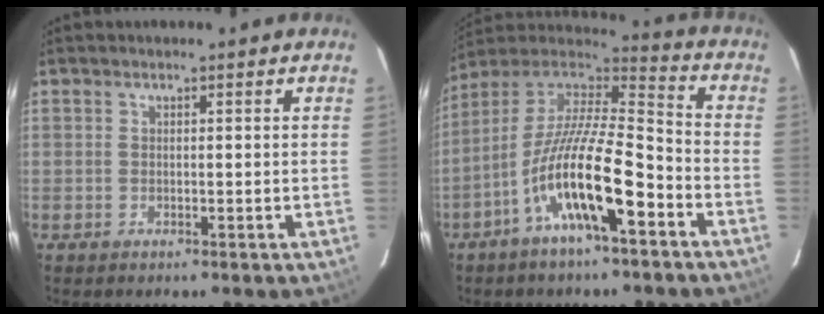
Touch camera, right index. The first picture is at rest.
{"total": 17.9, "force": [-8.6, 4.2, 15.2], "torque": [-0.278, -0.021, -0.165]}